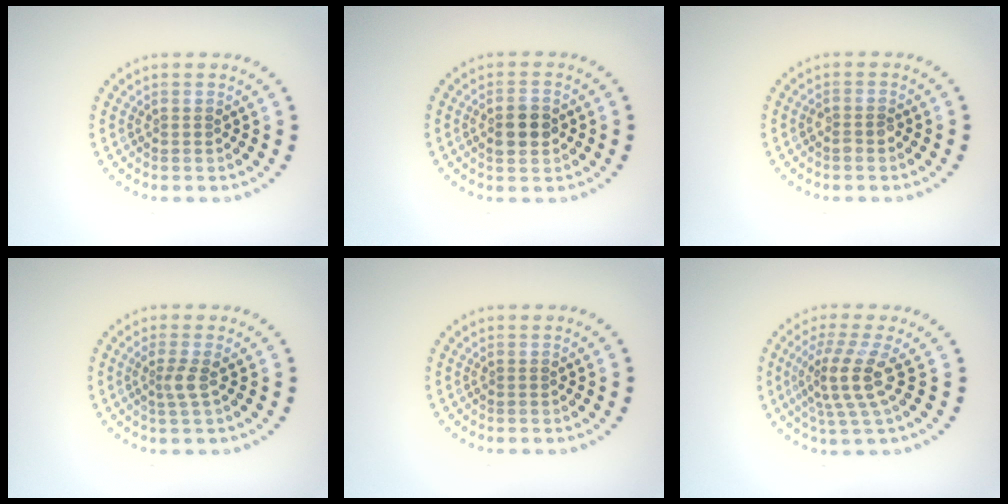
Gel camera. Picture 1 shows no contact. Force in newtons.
{"total": 2.8, "press": 2.8, "slide": 0.2}
{"total": 1.0, "press": 1.0, "slide": 0.4}
{"total": 1.7, "press": 1.3, "slide": 1.2}
{"total": 0.0}
{"total": 4.0, "press": 3.0, "slide": 2.6}